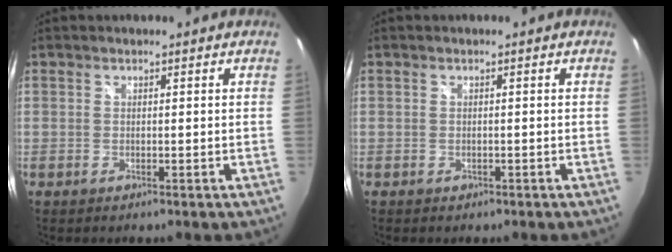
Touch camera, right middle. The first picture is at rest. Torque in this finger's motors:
{"motor_torque": [-0.11, -0.05, 0.03, 0.01]}